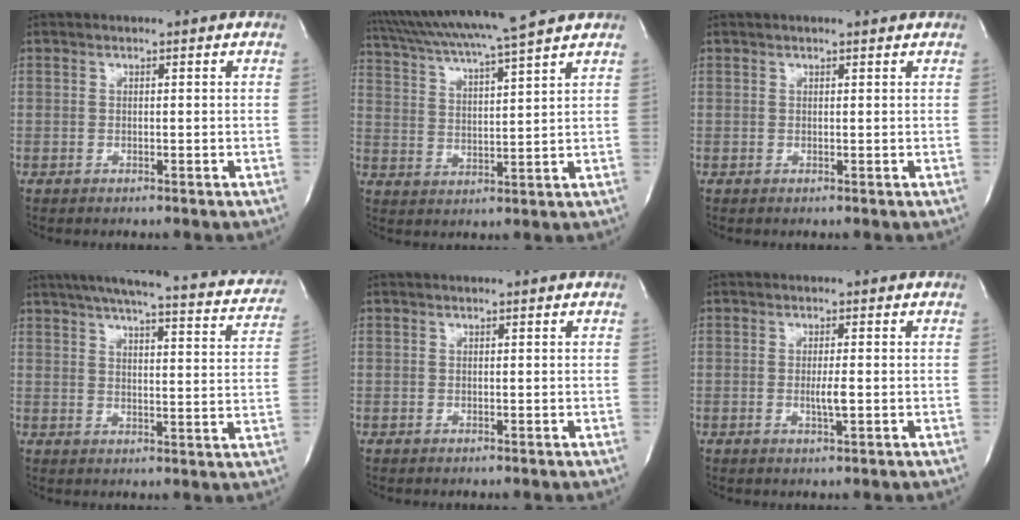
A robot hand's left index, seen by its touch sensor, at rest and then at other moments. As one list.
[{"total": 14.3, "force": [12.4, -1.2, 7.0], "torque": [-0.132, 0.012, 0.195]}, {"total": 1.3, "force": [1.1, 0.2, 0.8], "torque": [-0.011, 0.008, 0.011]}, {"total": 24.7, "force": [21.2, 4.1, 11.9], "torque": [-0.177, -0.019, 0.247]}, {"total": 0.0}, {"total": 2.2, "force": [-0.8, -0.1, 2.1], "torque": [-0.041, -0.011, -0.013]}]